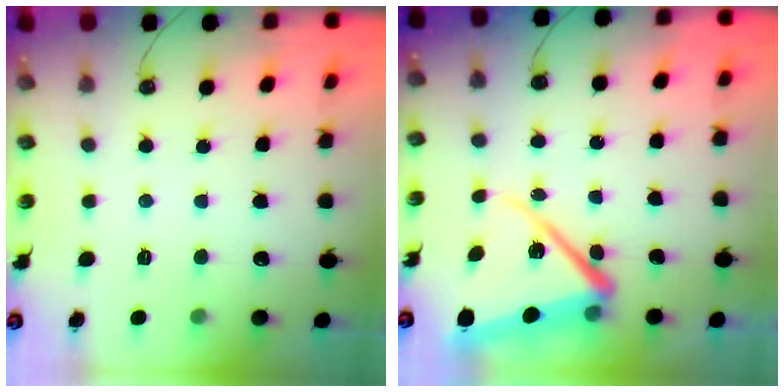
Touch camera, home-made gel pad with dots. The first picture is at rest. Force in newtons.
{"total": 13.9, "press": 13.8, "slide": 1.5}